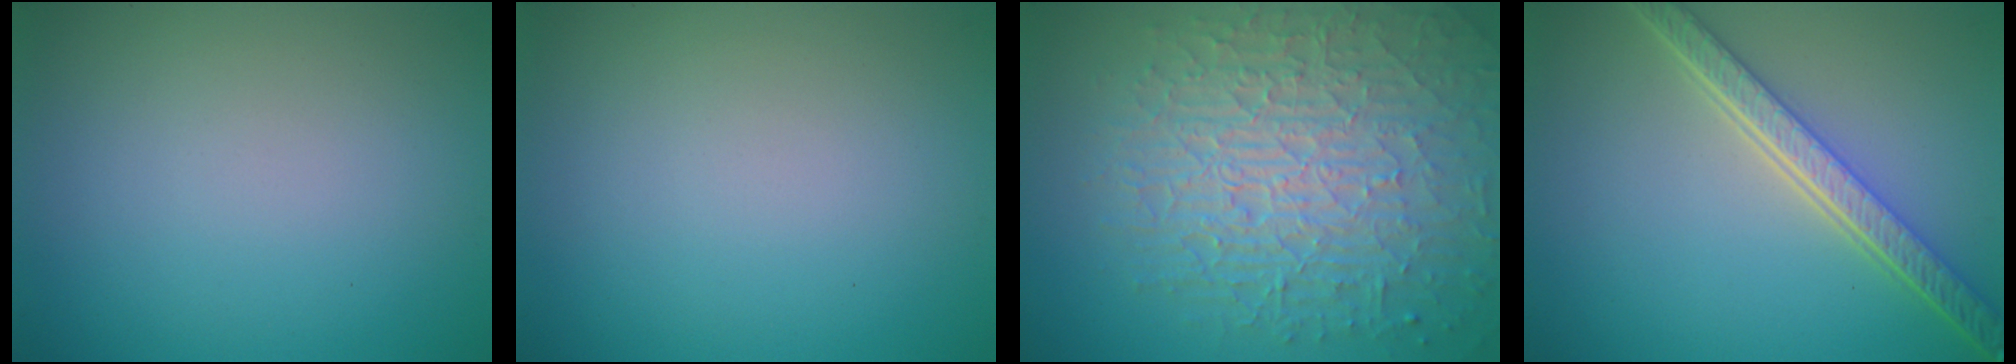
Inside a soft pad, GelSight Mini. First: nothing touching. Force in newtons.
{"total": 0.0}
{"total": 10.2, "press": 6.8, "slide": 7.6}
{"total": 5.4, "press": 4.2, "slide": 3.4}